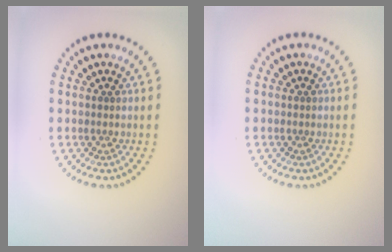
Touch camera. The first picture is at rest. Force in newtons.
{"total": 0.0}